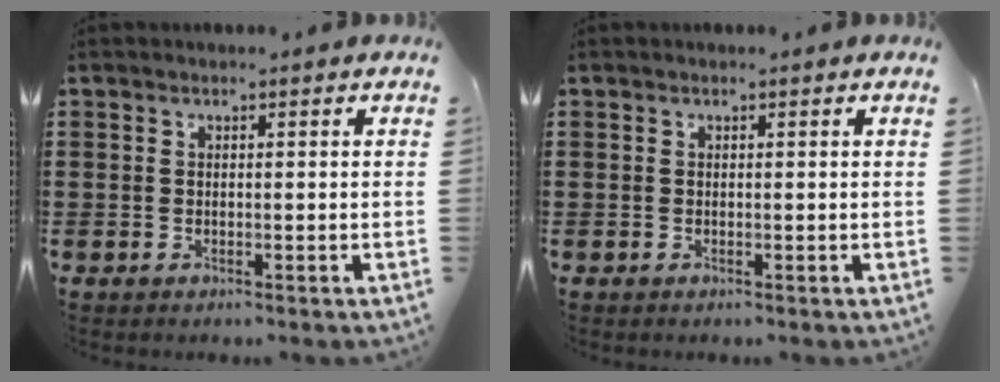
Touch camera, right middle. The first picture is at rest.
{"total": 0.0}